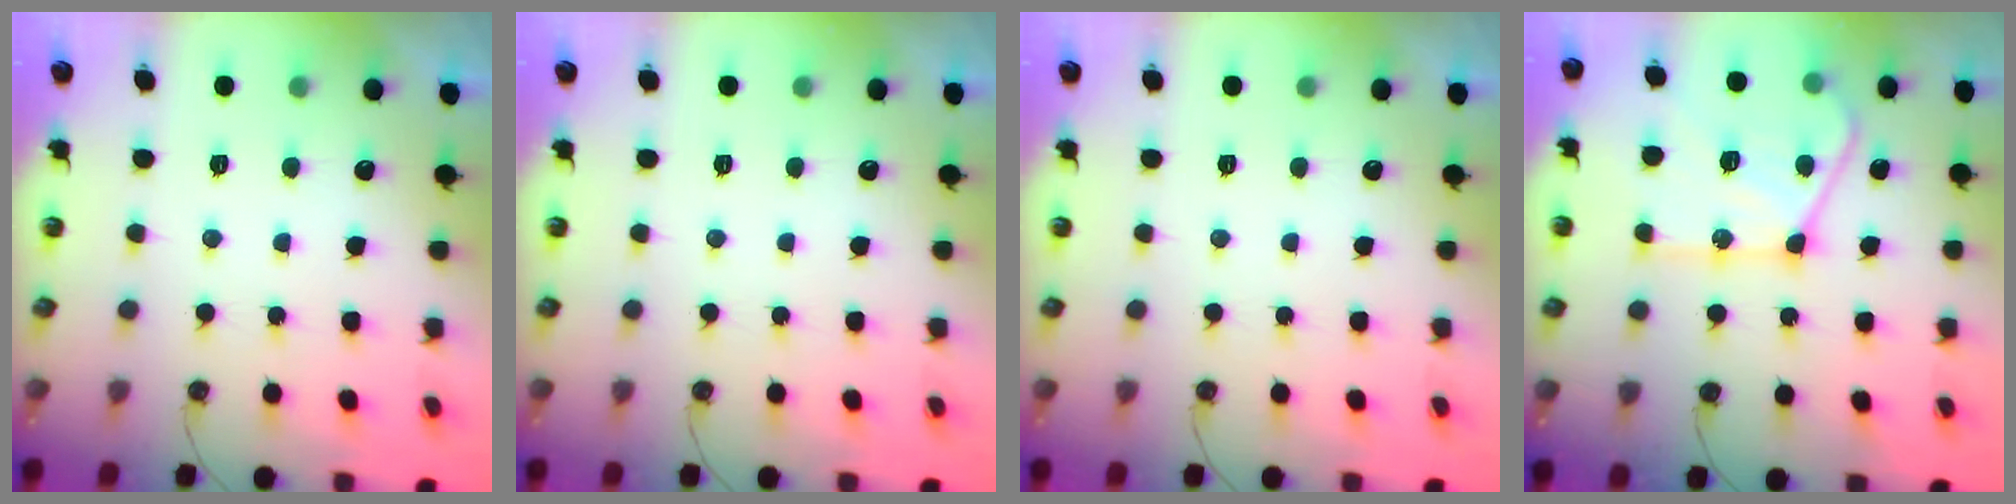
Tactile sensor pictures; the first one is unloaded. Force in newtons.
{"total": 0.0}
{"total": 0.0}
{"total": 18.9, "press": 18.9, "slide": 1.5}